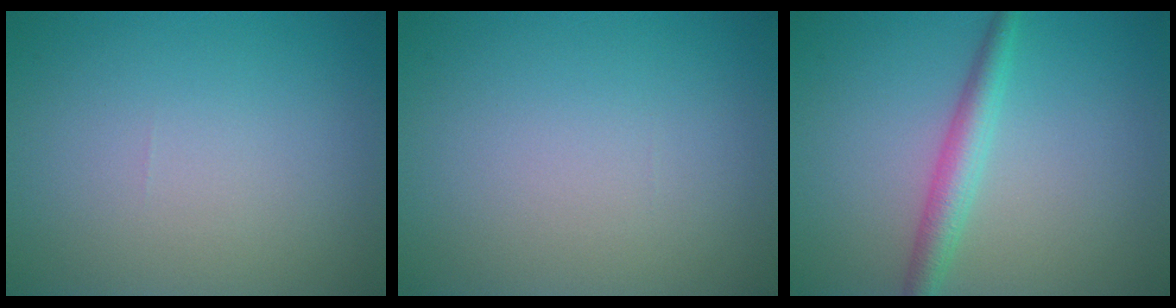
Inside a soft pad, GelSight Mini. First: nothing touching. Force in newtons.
{"total": 0.0}
{"total": 2.9, "press": 2.9, "slide": 0.1}